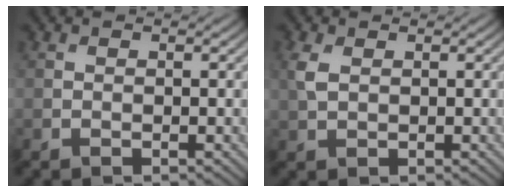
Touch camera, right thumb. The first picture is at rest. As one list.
[{"total": 2.4, "force": [0.7, 1.5, 1.8], "torque": [-0.055, 0.004, 0.016]}]